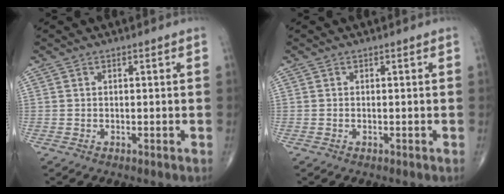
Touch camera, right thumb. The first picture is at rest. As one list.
[{"total": 0.0}]